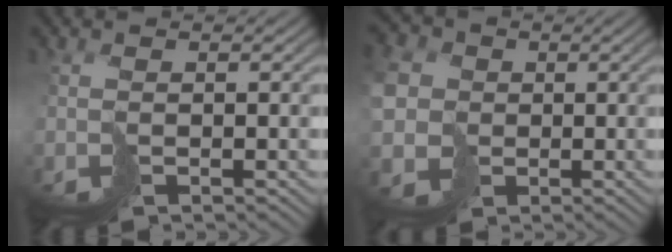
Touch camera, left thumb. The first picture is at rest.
{"total": 6.5, "force": [0.5, 6.0, 2.4], "torque": [-0.091, 0.005, 0.001]}